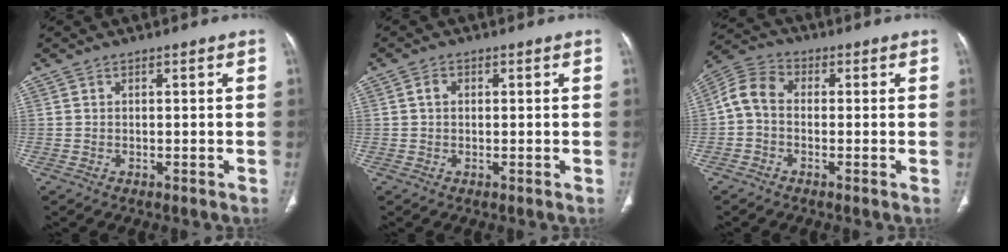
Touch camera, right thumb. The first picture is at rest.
{"total": 1.9, "force": [0.3, 1.4, 1.2], "torque": [-0.015, 0.006, 0.007]}
{"total": 6.8, "force": [-0.4, 5.0, 4.6], "torque": [-0.078, 0.023, -0.025]}